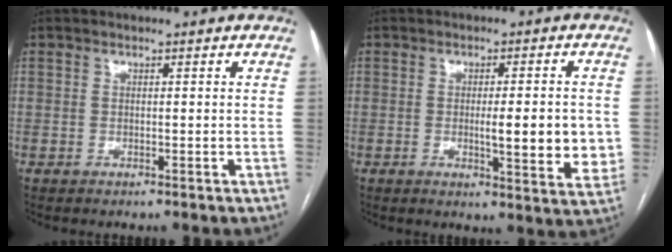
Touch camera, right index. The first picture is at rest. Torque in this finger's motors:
{"motor_torque": [1.14, -0.17, 0.59, 0.11]}